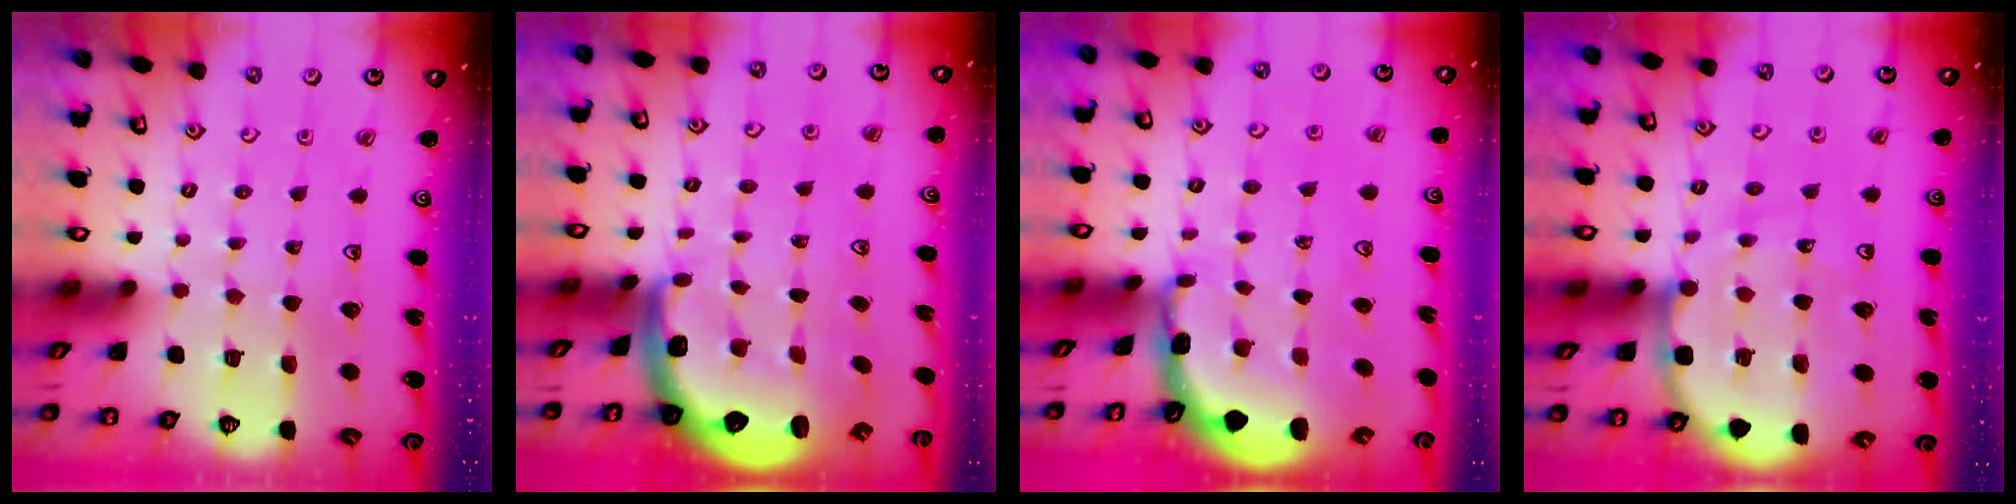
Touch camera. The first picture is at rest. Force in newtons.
{"total": 2.8, "press": 2.4, "slide": 1.4}
{"total": 2.6, "press": 2.6, "slide": 0.3}
{"total": 9.3, "press": 9.3, "slide": 1.1}